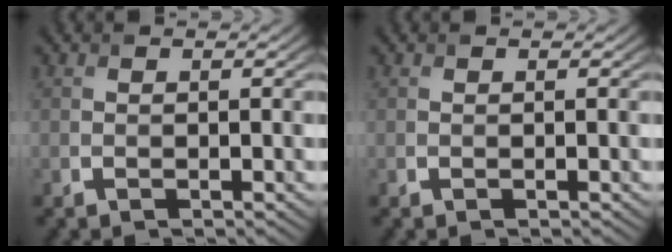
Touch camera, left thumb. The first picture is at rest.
{"total": 0.0}